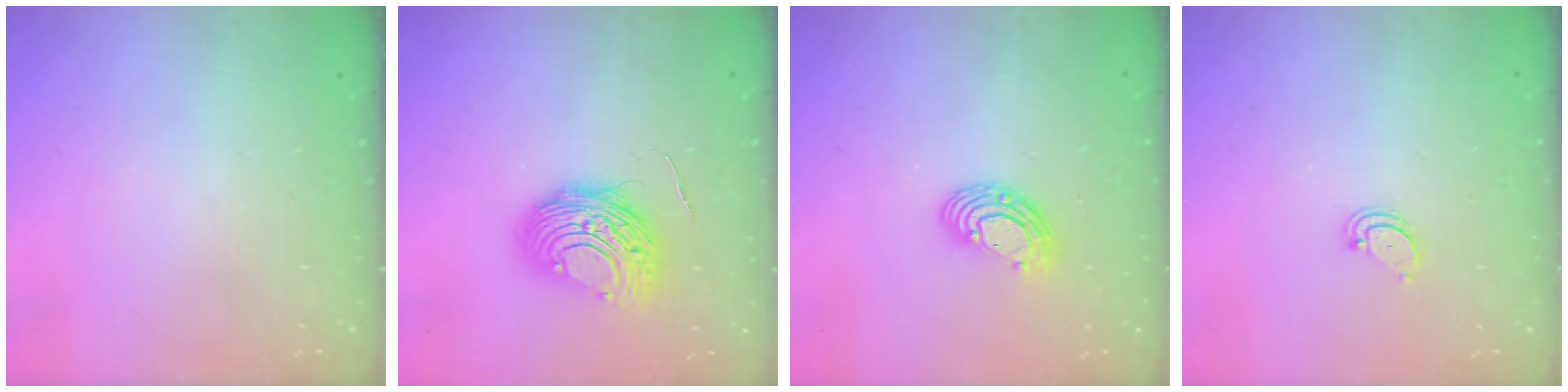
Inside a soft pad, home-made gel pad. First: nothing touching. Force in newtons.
{"total": 12.0, "press": 12.0, "slide": 0.9}
{"total": 8.9, "press": 8.7, "slide": 1.8}
{"total": 1.9, "press": 1.9, "slide": 0.2}